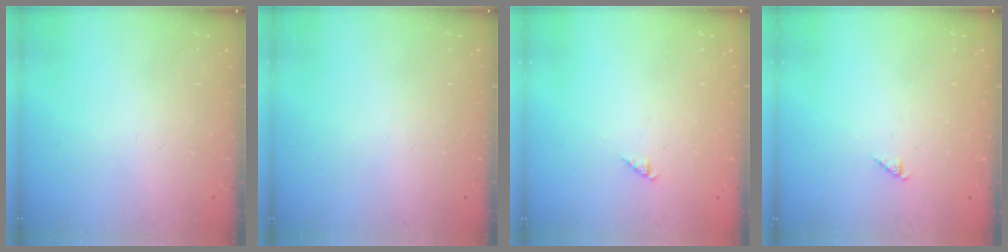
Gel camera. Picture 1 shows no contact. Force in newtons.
{"total": 0.0}
{"total": 0.7, "press": 0.7, "slide": 0.2}
{"total": 0.7, "press": 0.7, "slide": 0.2}